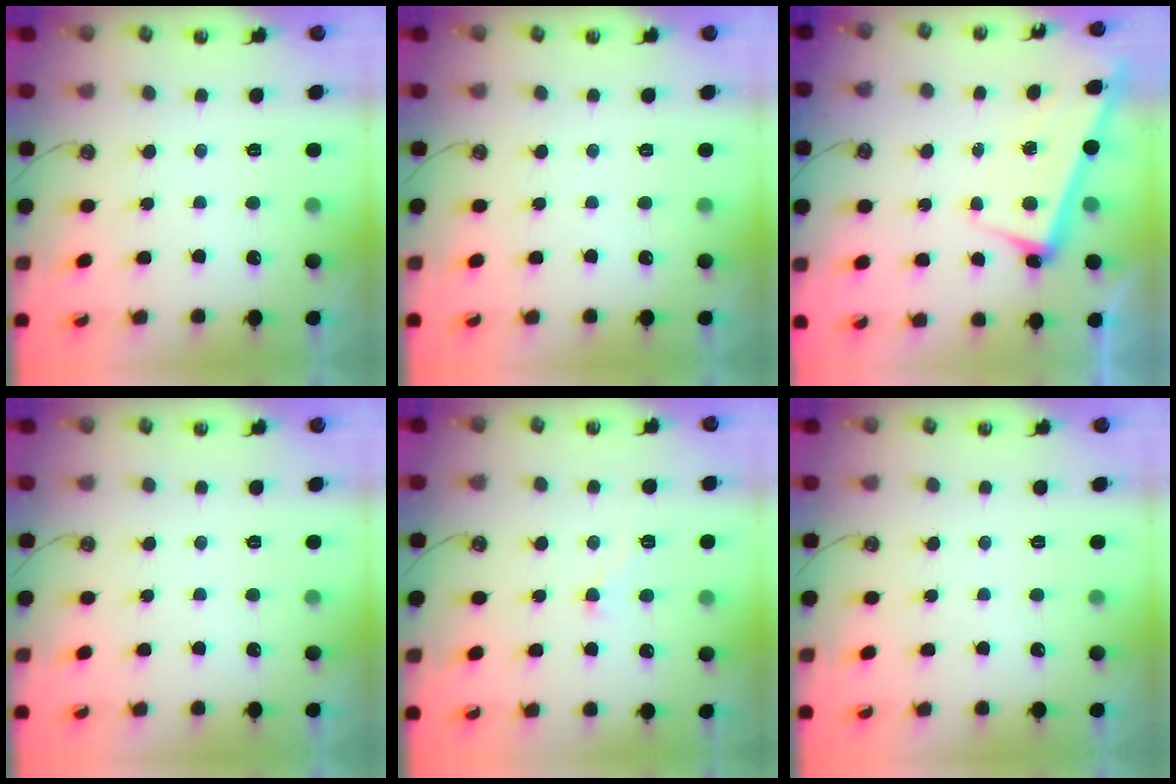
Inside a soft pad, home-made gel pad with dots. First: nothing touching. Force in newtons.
{"total": 0.0}
{"total": 2.5, "press": 2.4, "slide": 0.8}
{"total": 0.0}
{"total": 0.8, "press": 0.5, "slide": 0.6}
{"total": 0.0}